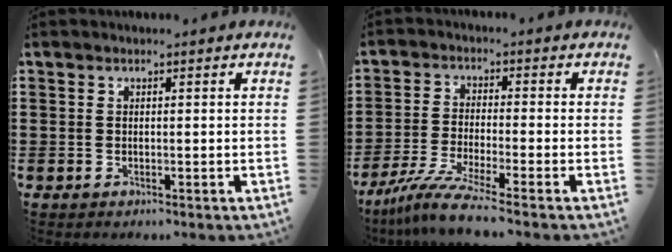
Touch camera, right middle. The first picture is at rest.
{"total": 6.7, "force": [-5.2, -0.2, 4.1], "torque": [-0.092, -0.025, -0.103]}